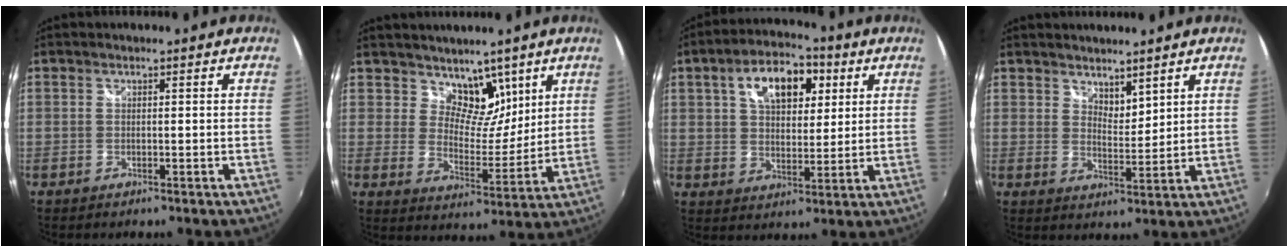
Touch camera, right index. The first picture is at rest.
{"total": 8.8, "force": [6.0, 5.5, 3.5], "torque": [-0.036, -0.018, 0.102]}
{"total": 13.4, "force": [5.3, 7.6, 9.7], "torque": [-0.162, 0.033, 0.087]}
{"total": 4.3, "force": [3.7, 1.7, 1.7], "torque": [-0.018, -0.002, 0.064]}